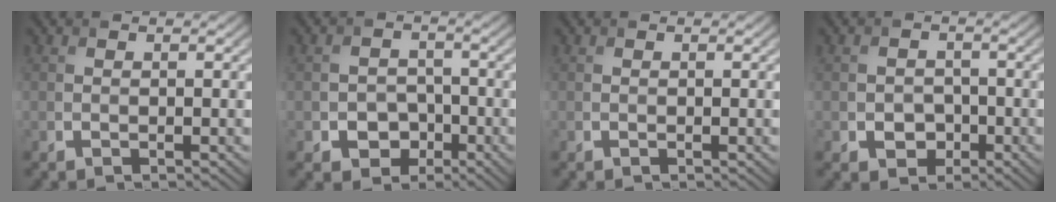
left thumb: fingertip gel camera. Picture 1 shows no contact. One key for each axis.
{"total": 4.1, "fx": -1.9, "fy": 3.2, "fz": 1.5, "tx": -0.024, "ty": -0.002, "tz": -0.038}
{"total": 0.0}
{"total": 2.9, "fx": -1.2, "fy": 2.4, "fz": 1.1, "tx": -0.016, "ty": -0.002, "tz": -0.022}